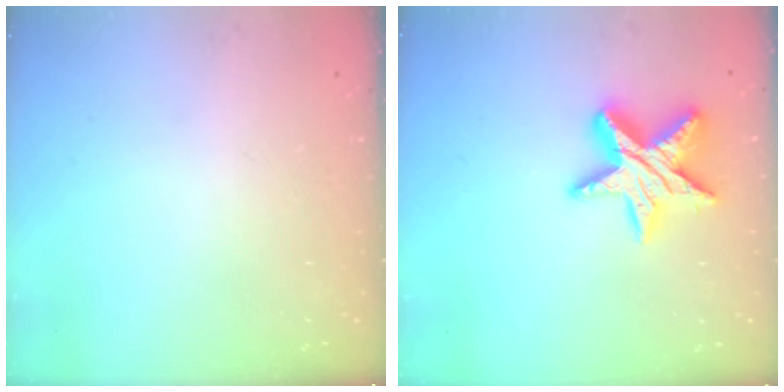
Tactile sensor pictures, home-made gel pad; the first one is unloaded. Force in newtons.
{"total": 15.0, "press": 14.9, "slide": 1.3}